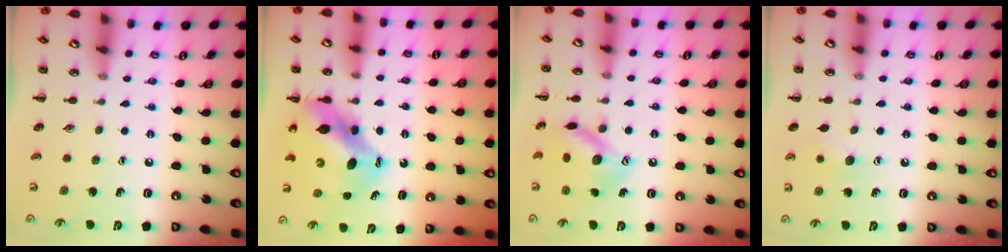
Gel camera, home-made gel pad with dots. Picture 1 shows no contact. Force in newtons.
{"total": 12.2, "press": 11.8, "slide": 3.0}
{"total": 13.1, "press": 13.1, "slide": 0.6}
{"total": 5.7, "press": 5.6, "slide": 1.1}